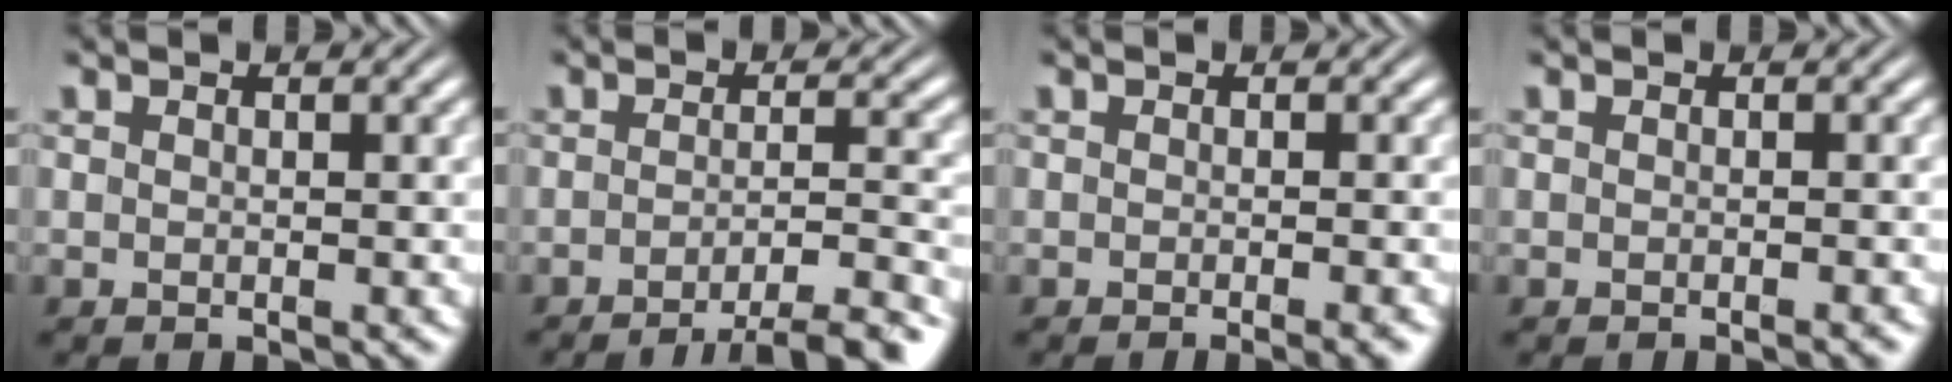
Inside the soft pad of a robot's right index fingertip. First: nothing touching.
{"total": 6.5, "force": [-5.3, 1.1, 3.6], "torque": [-0.042, -0.017, -0.080]}
{"total": 1.9, "force": [-1.5, 0.1, 1.2], "torque": [-0.013, 0.003, -0.025]}
{"total": 0.9, "force": [-0.8, -0.1, 0.4], "torque": [-0.005, 0.004, -0.014]}